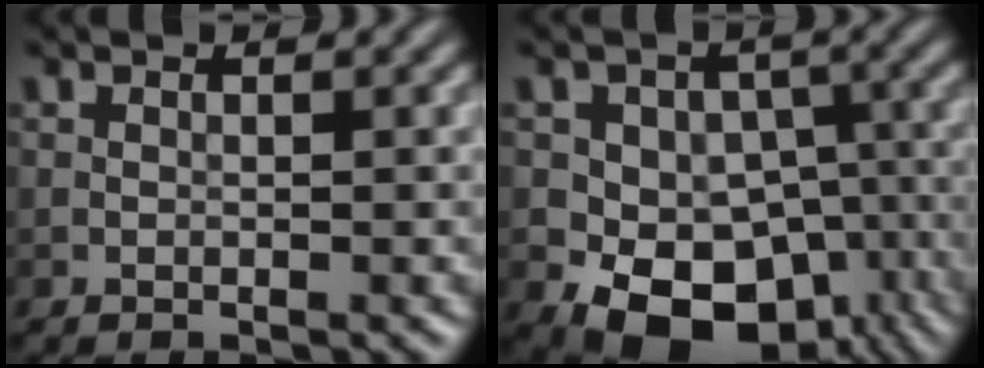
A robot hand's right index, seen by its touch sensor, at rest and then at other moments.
{"total": 10.8, "force": [-4.4, 8.0, 5.8], "torque": [-0.059, -0.007, -0.077]}